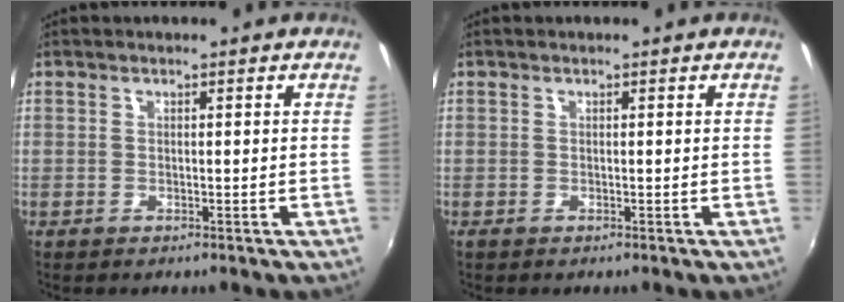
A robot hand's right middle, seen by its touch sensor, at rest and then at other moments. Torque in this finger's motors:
{"motor_torque": [0.13, -0.13, 0.09, 0.07]}